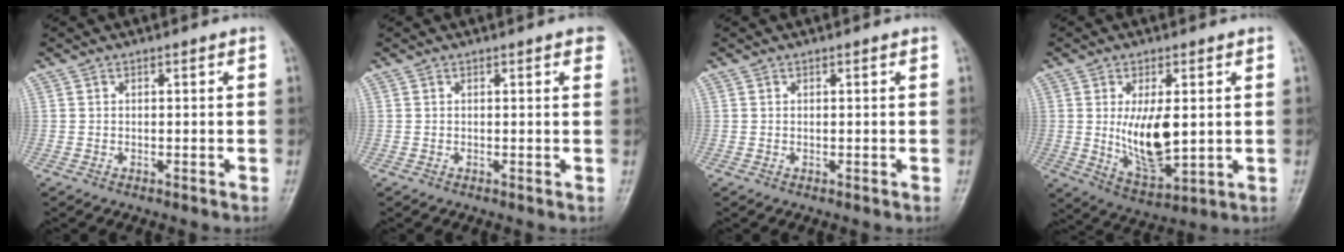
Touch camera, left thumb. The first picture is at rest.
{"total": 2.2, "force": [1.3, 0.6, 1.6], "torque": [-0.014, 0.001, 0.011]}
{"total": 0.0}
{"total": 11.0, "force": [0.7, 5.2, 9.7], "torque": [-0.154, -0.025, 0.029]}